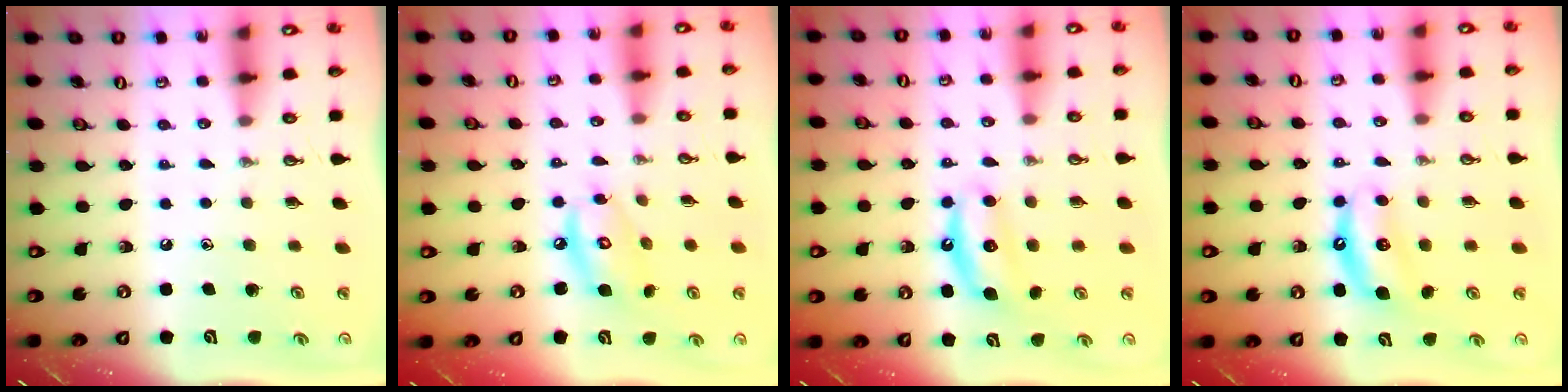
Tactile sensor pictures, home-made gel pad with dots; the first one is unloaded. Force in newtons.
{"total": 9.5, "press": 9.5, "slide": 0.7}
{"total": 6.0, "press": 6.0, "slide": 0.7}
{"total": 6.5, "press": 6.5, "slide": 0.9}